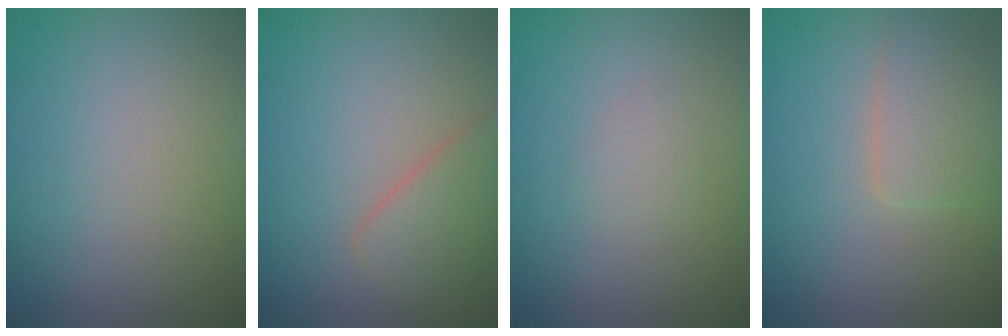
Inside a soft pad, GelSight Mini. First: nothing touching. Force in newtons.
{"total": 2.9, "press": 2.9, "slide": 0.1}
{"total": 0.6, "press": 0.6, "slide": 0.1}
{"total": 2.8, "press": 2.8, "slide": 0.0}